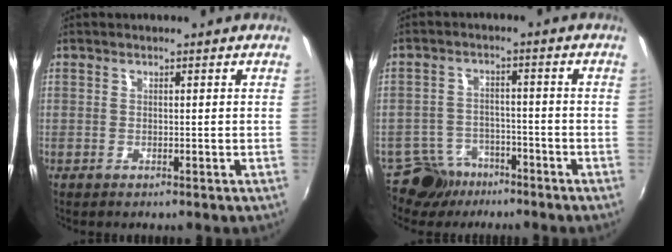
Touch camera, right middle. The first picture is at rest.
{"total": 7.3, "force": [-5.7, 4.5, 1.0], "torque": [-0.037, 0.013, -0.090]}